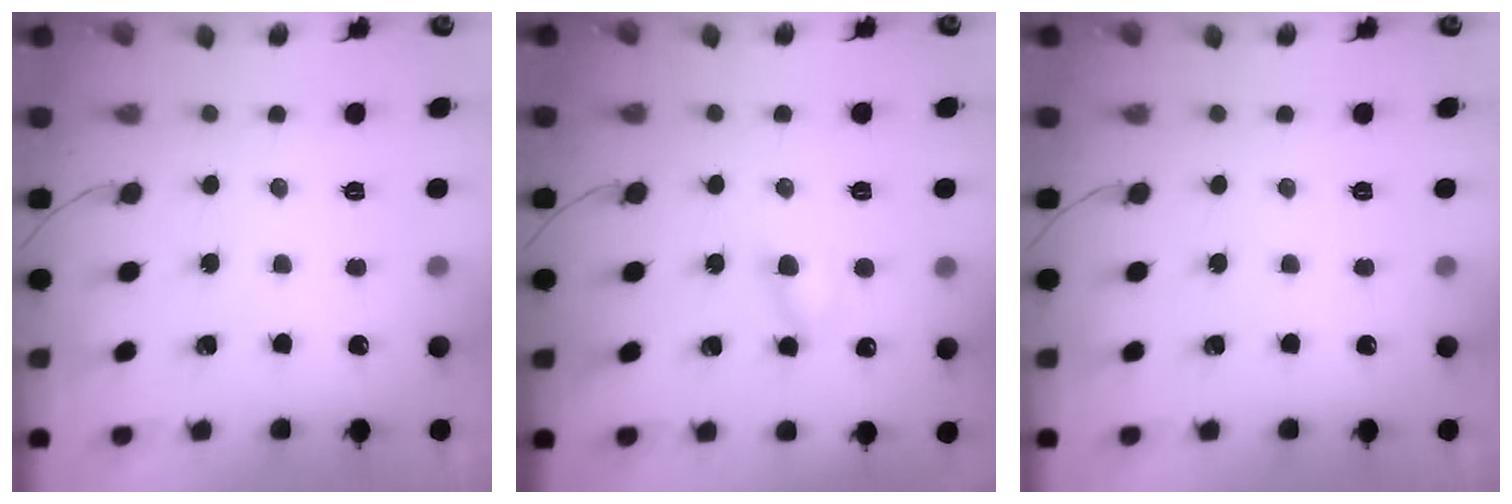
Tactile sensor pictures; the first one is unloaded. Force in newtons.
{"total": 4.6, "press": 4.5, "slide": 0.8}
{"total": 0.0}